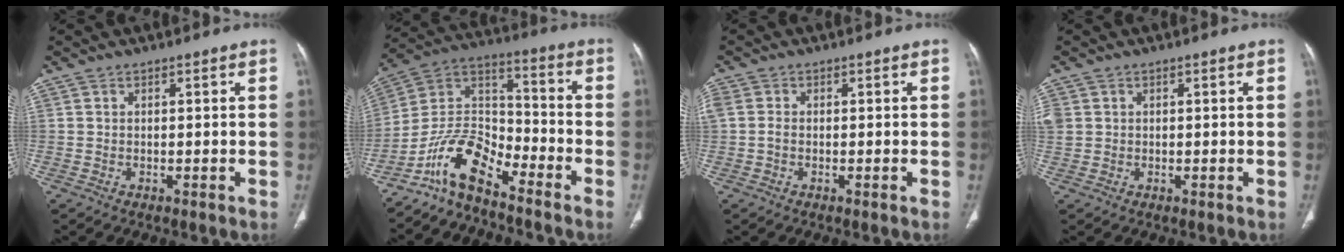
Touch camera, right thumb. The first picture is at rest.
{"total": 11.2, "force": [-8.9, 3.9, 5.6], "torque": [-0.099, 0.090, -0.179]}
{"total": 1.9, "force": [-0.5, 1.1, 1.4], "torque": [-0.031, 0.002, -0.012]}
{"total": 3.5, "force": [0.6, 3.2, 1.5], "torque": [-0.043, 0.014, 0.021]}